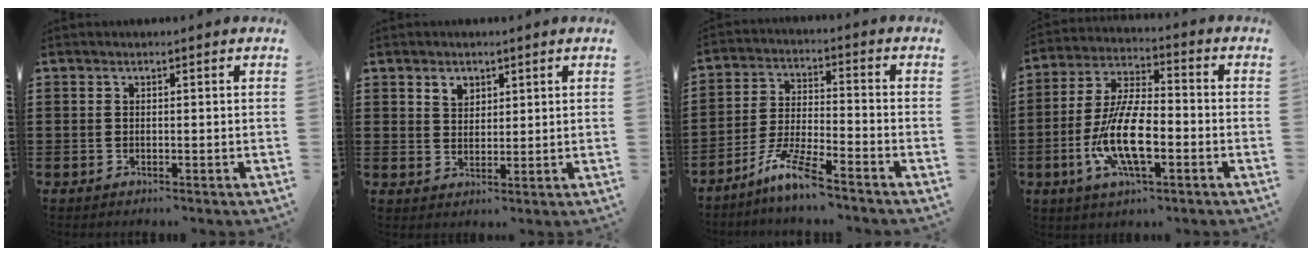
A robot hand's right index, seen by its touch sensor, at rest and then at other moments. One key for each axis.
{"total": 2.7, "fx": 1.9, "fy": 1.7, "fz": 0.8, "tx": -0.021, "ty": 0.005, "tz": 0.035}
{"total": 7.7, "fx": -6.2, "fy": 0.3, "fz": 4.6, "tx": -0.107, "ty": -0.011, "tz": -0.123}
{"total": 11.9, "fx": -3.7, "fy": 4.4, "fz": 10.4, "tx": -0.230, "ty": -0.008, "tz": -0.072}